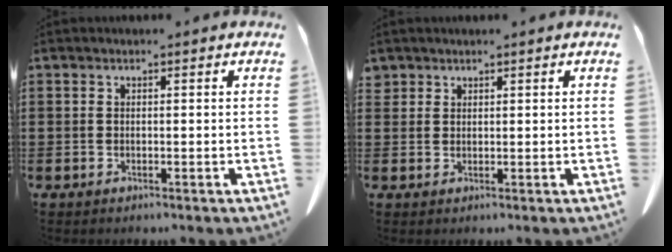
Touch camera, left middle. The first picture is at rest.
{"total": 1.5, "force": [1.4, 0.7, 0.1], "torque": [-0.006, 0.000, 0.028]}